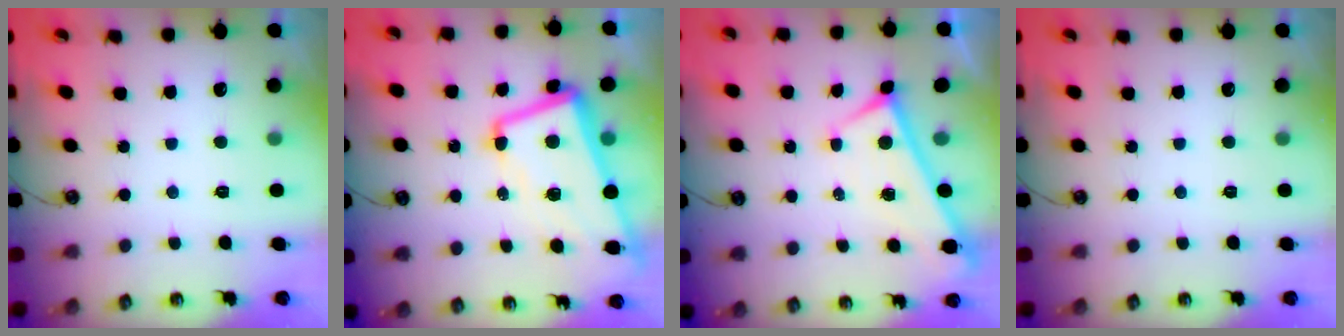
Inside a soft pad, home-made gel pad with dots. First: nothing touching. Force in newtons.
{"total": 7.4, "press": 7.1, "slide": 2.2}
{"total": 0.0}
{"total": 0.0}